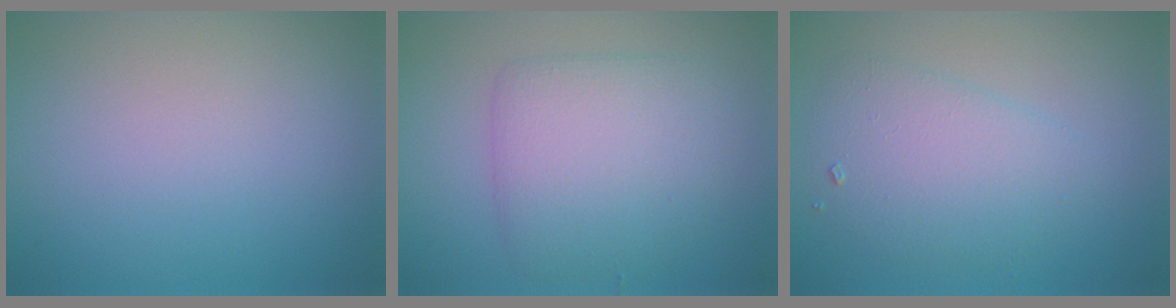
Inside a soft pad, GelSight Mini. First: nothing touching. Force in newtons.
{"total": 5.4, "press": 5.4, "slide": 0.0}
{"total": 3.9, "press": 3.9, "slide": 0.1}